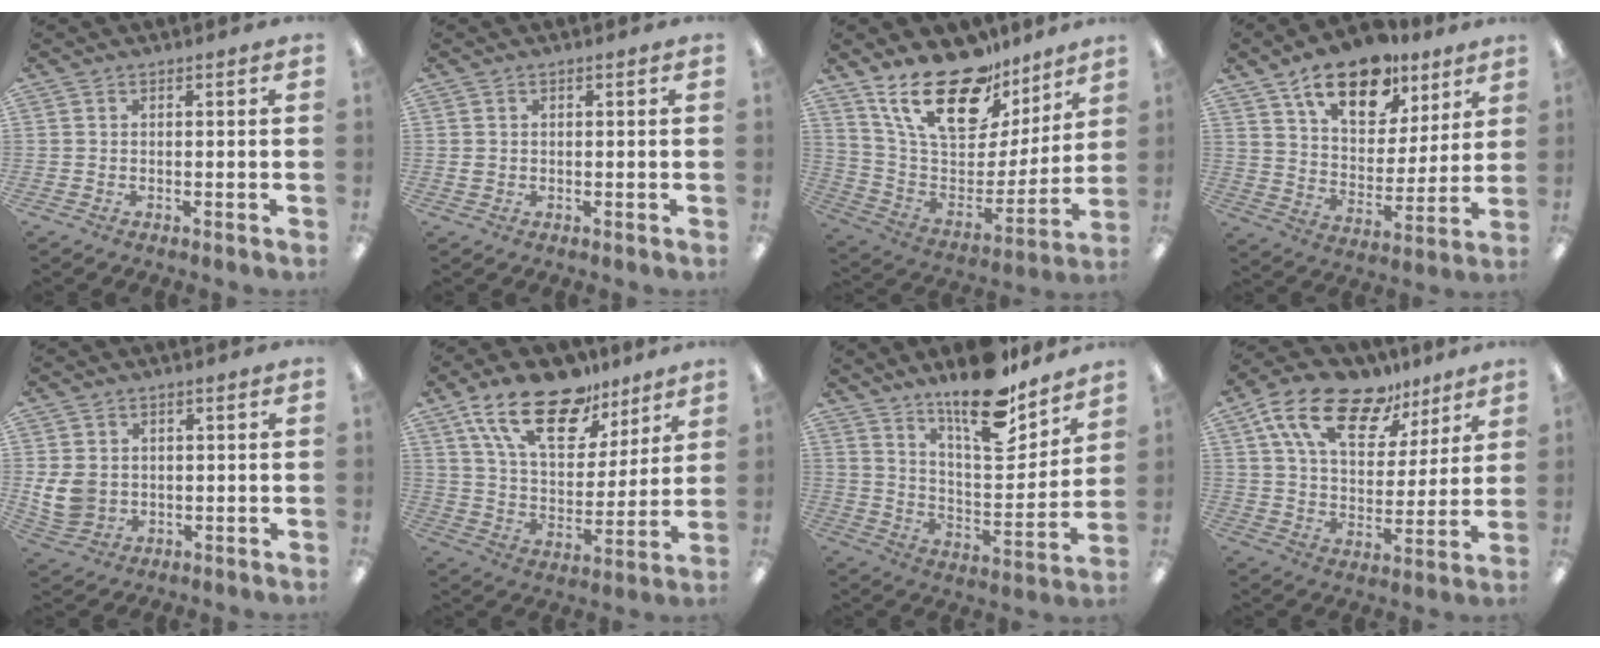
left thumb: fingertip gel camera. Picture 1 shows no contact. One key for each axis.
{"total": 0.9, "fx": 0.1, "fy": 0.7, "fz": 0.4, "tx": -0.008, "ty": 0.005, "tz": 0.000}
{"total": 23.3, "fx": 16.6, "fy": 10.8, "fz": 12.4, "tx": -0.221, "ty": -0.103, "tz": 0.298}
{"total": 18.0, "fx": 11.9, "fy": 9.5, "fz": 9.6, "tx": -0.148, "ty": -0.057, "tz": 0.207}
{"total": 6.9, "fx": 0.5, "fy": 5.9, "fz": 3.5, "tx": -0.080, "ty": 0.009, "tz": 0.013}
{"total": 20.8, "fx": 13.8, "fy": 10.2, "fz": 11.7, "tx": -0.209, "ty": -0.061, "tz": 0.243}
{"total": 17.8, "fx": 14.0, "fy": 5.3, "fz": 9.6, "tx": -0.148, "ty": -0.097, "tz": 0.234}
{"total": 18.8, "fx": 12.3, "fy": 9.5, "fz": 10.6, "tx": -0.185, "ty": -0.058, "tz": 0.217}